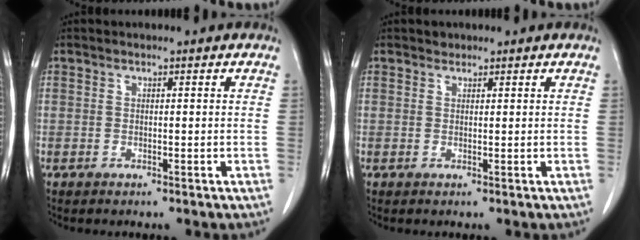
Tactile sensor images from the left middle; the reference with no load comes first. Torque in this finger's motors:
{"motor_torque": [-0.15, -0.03, -0.07, 0.00]}